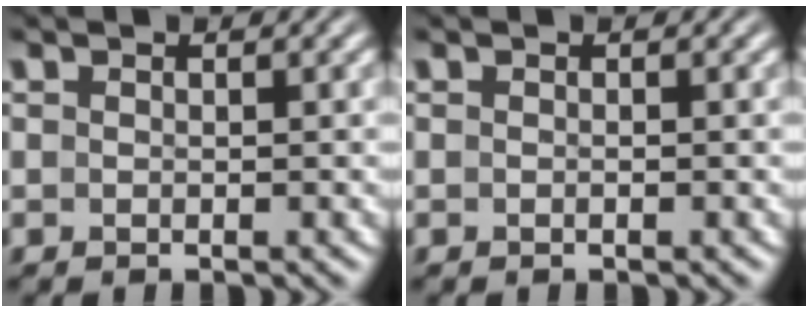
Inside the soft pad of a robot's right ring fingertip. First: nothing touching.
{"total": 0.0}